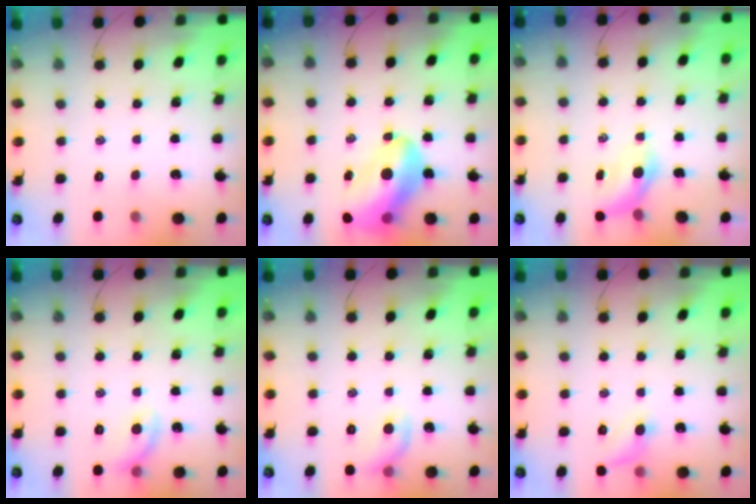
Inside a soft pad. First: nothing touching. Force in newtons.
{"total": 14.5, "press": 13.8, "slide": 4.3}
{"total": 4.1, "press": 4.0, "slide": 0.7}
{"total": 7.0, "press": 6.9, "slide": 1.1}
{"total": 7.4, "press": 7.3, "slide": 1.0}
{"total": 7.8, "press": 7.7, "slide": 1.5}